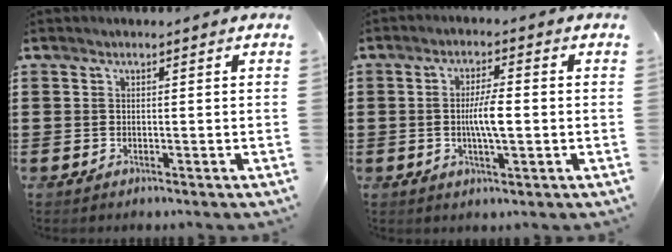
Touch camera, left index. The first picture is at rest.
{"total": 5.3, "force": [-0.5, 1.2, 5.1], "torque": [-0.099, 0.001, -0.013]}